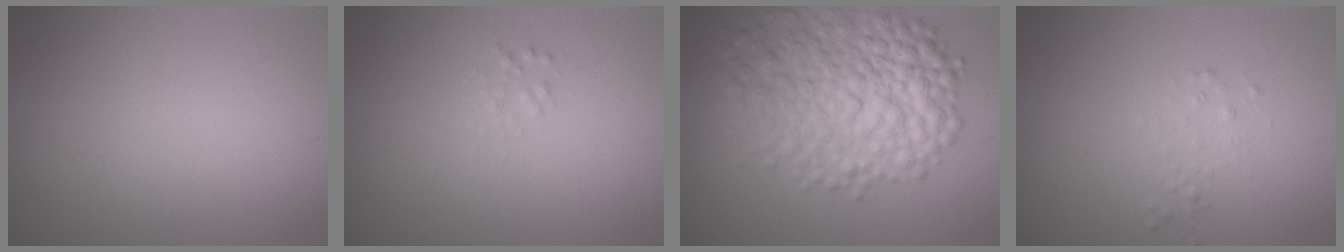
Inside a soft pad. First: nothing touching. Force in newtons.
{"total": 0.7, "press": 0.7, "slide": 0.0}
{"total": 8.5, "press": 8.5, "slide": 0.2}
{"total": 0.8, "press": 0.8, "slide": 0.1}